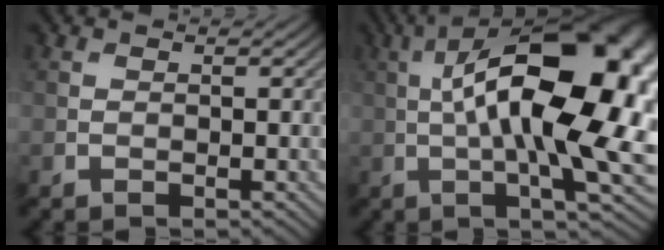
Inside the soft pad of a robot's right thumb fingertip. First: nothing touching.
{"total": 20.1, "force": [2.0, 7.6, 18.4], "torque": [-0.271, 0.029, 0.026]}